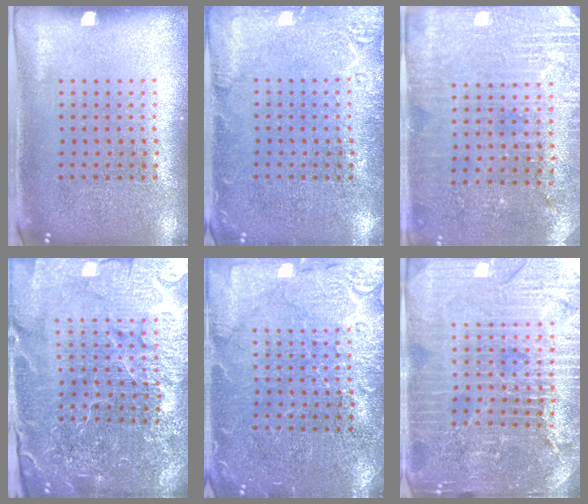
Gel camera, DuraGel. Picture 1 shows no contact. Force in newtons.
{"total": 2.2, "press": 2.2, "slide": 0.4}
{"total": 2.9, "press": 2.8, "slide": 0.4}
{"total": 5.9, "press": 5.3, "slide": 2.6}
{"total": 4.8, "press": 4.7, "slide": 0.8}
{"total": 5.2, "press": 4.8, "slide": 2.1}